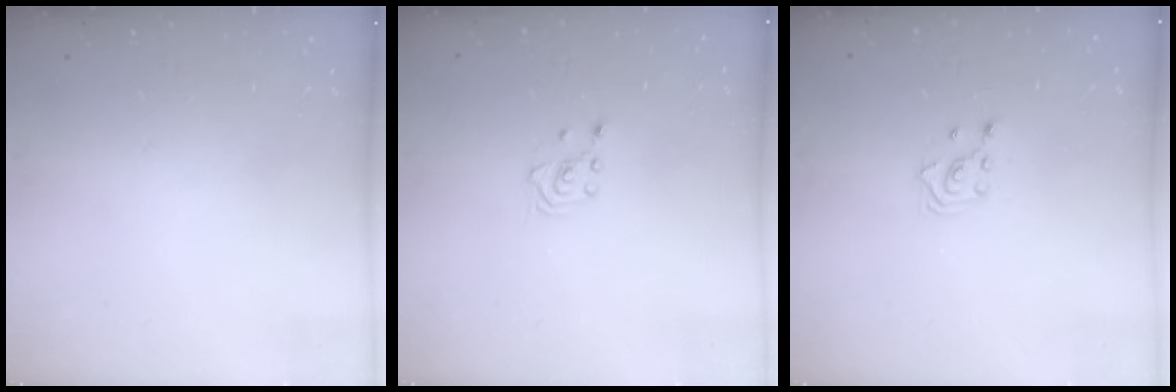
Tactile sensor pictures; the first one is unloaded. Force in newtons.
{"total": 2.1, "press": 2.1, "slide": 0.1}
{"total": 2.5, "press": 2.3, "slide": 1.0}